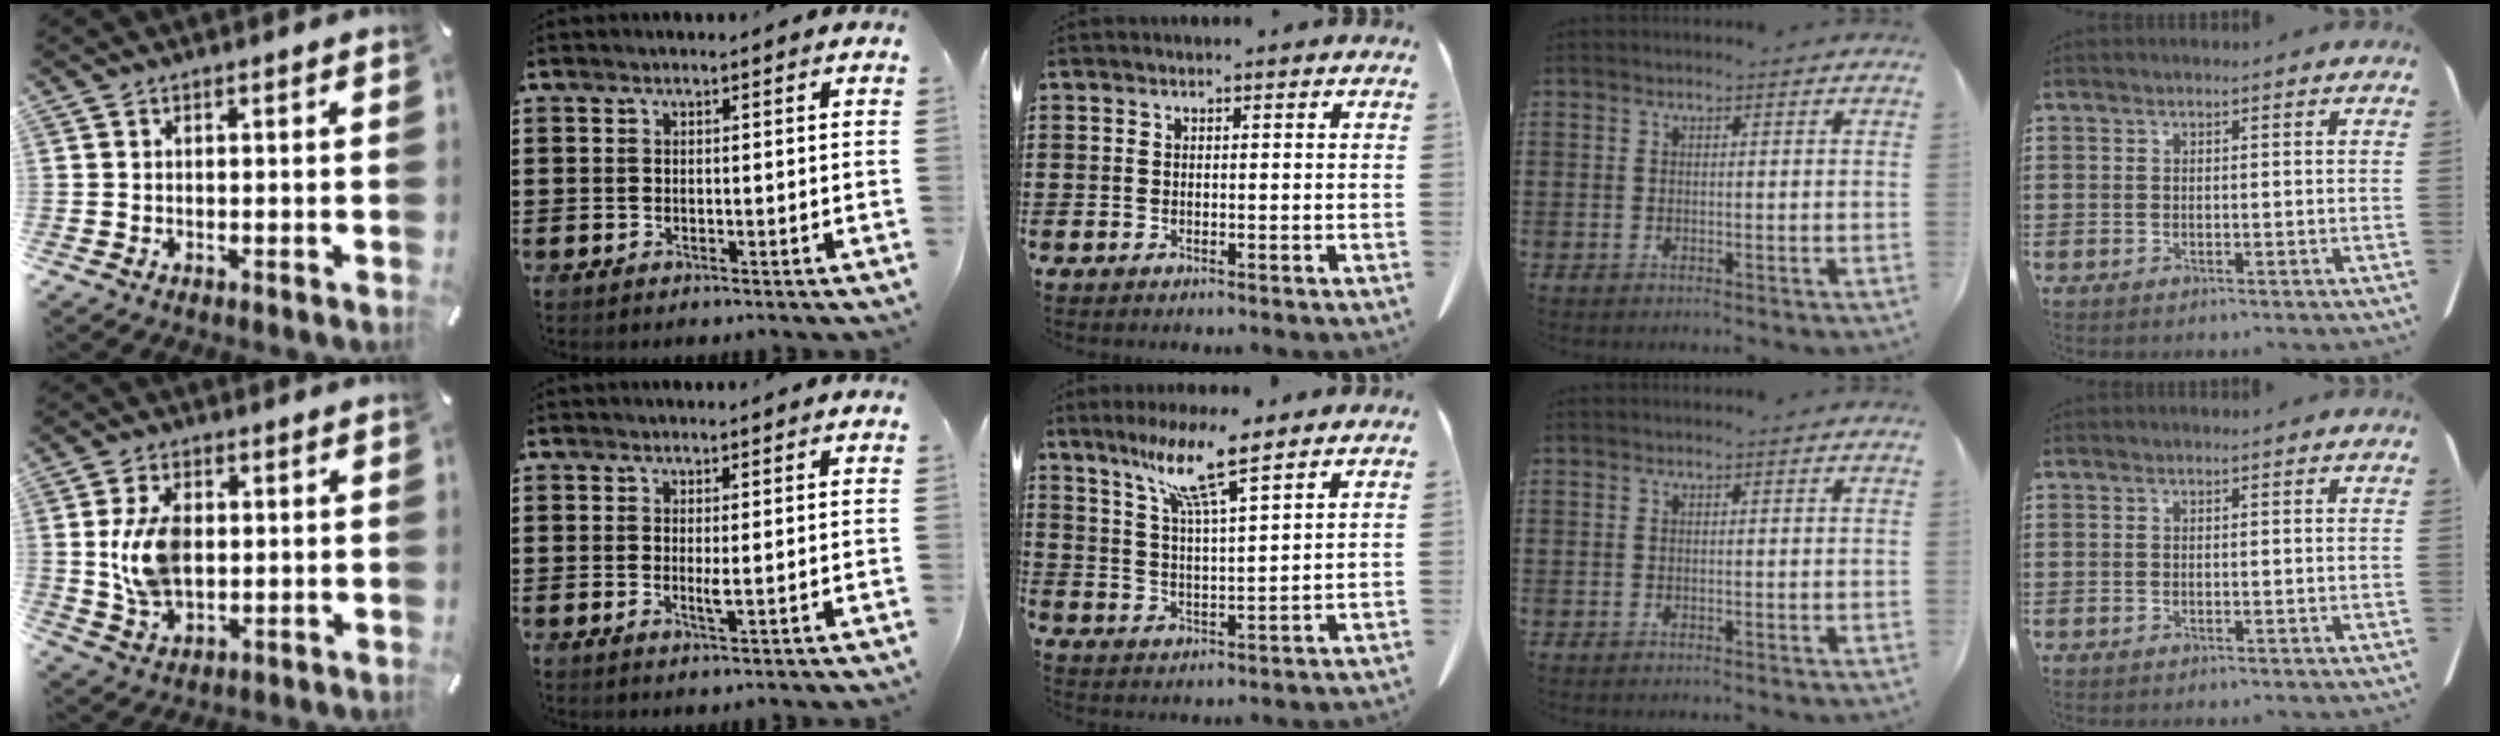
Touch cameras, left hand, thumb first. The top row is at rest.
{"thumb": {"total": 10.9, "force": [1.0, 7.1, 8.1], "torque": [-0.176, 0.002, 0.019]}, "index": {"total": 1.5, "force": [0.2, 0.1, 1.5], "torque": [-0.030, -0.004, 0.003]}, "middle": {"total": 9.5, "force": [7.1, 0.5, 6.3], "torque": [-0.142, -0.022, 0.123]}}